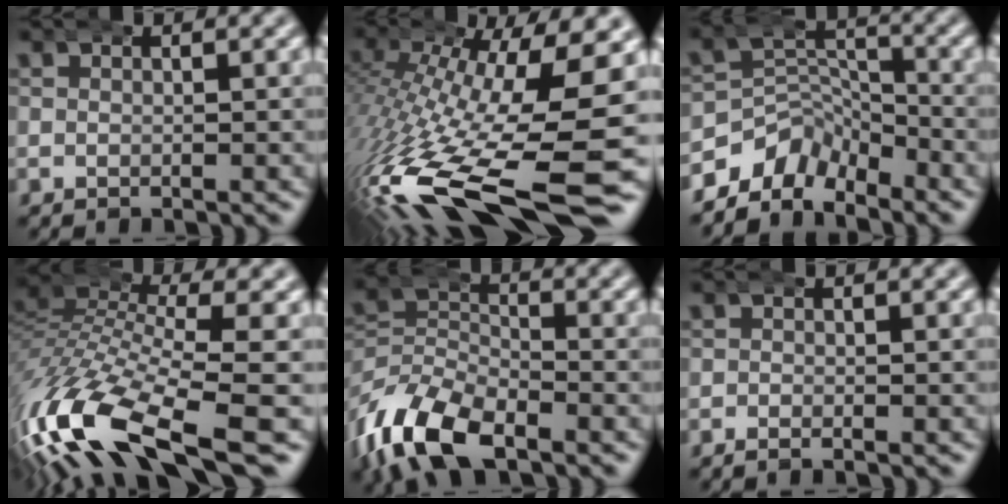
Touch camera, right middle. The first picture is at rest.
{"total": 14.7, "force": [-5.6, 5.7, 12.4], "torque": [-0.220, -0.046, -0.058]}
{"total": 8.8, "force": [-4.9, 6.6, 3.1], "torque": [-0.045, -0.002, -0.103]}
{"total": 10.6, "force": [-5.1, 4.9, 7.9], "torque": [-0.184, -0.037, -0.070]}
{"total": 8.2, "force": [-4.3, 5.3, 4.6], "torque": [-0.111, -0.029, -0.067]}
{"total": 0.7, "force": [-0.6, 0.2, 0.2], "torque": [-0.004, 0.003, -0.013]}